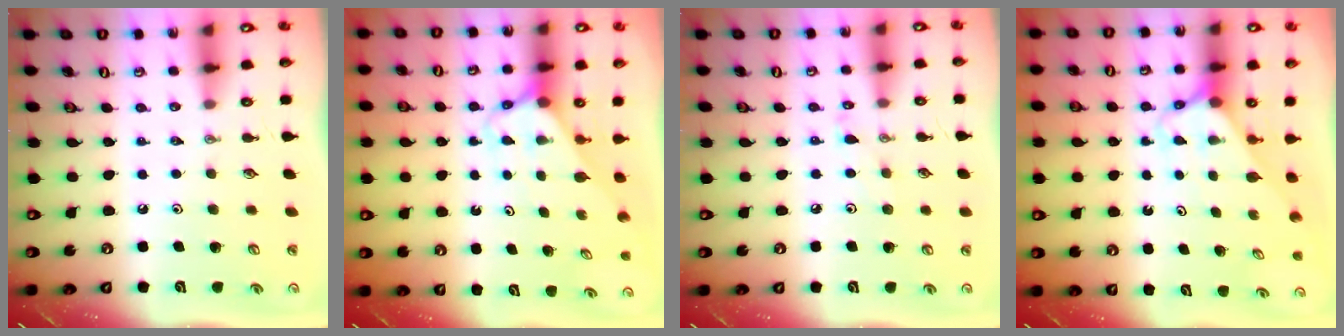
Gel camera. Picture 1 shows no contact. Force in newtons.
{"total": 2.9, "press": 2.9, "slide": 0.2}
{"total": 4.9, "press": 4.9, "slide": 0.5}
{"total": 2.9, "press": 2.9, "slide": 0.2}